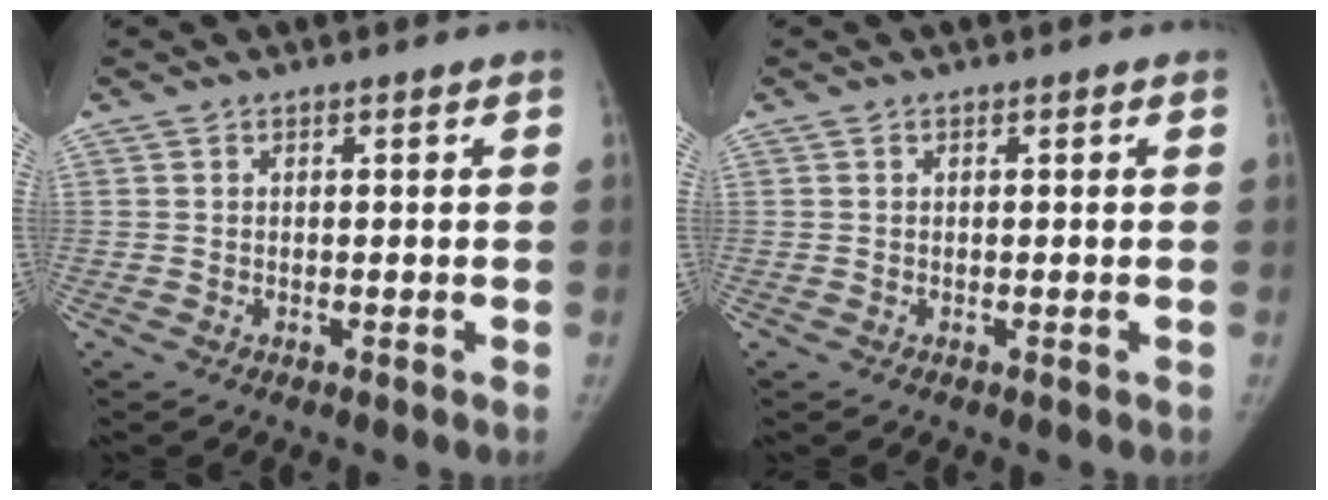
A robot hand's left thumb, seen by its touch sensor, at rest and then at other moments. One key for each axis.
{"total": 0.0}